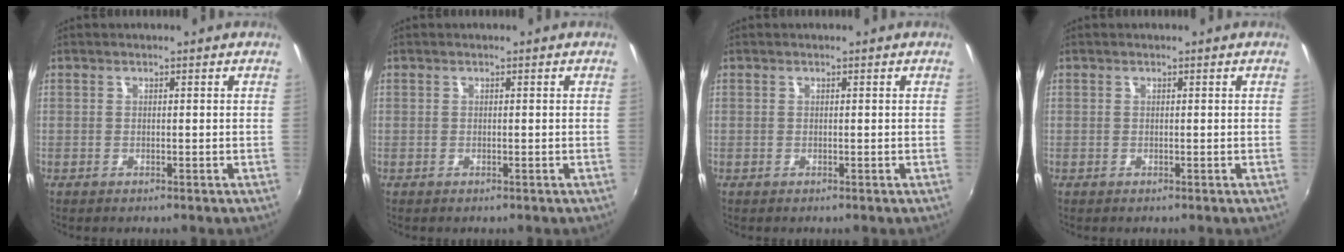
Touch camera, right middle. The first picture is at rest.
{"total": 0.0}
{"total": 0.0}
{"total": 0.0}